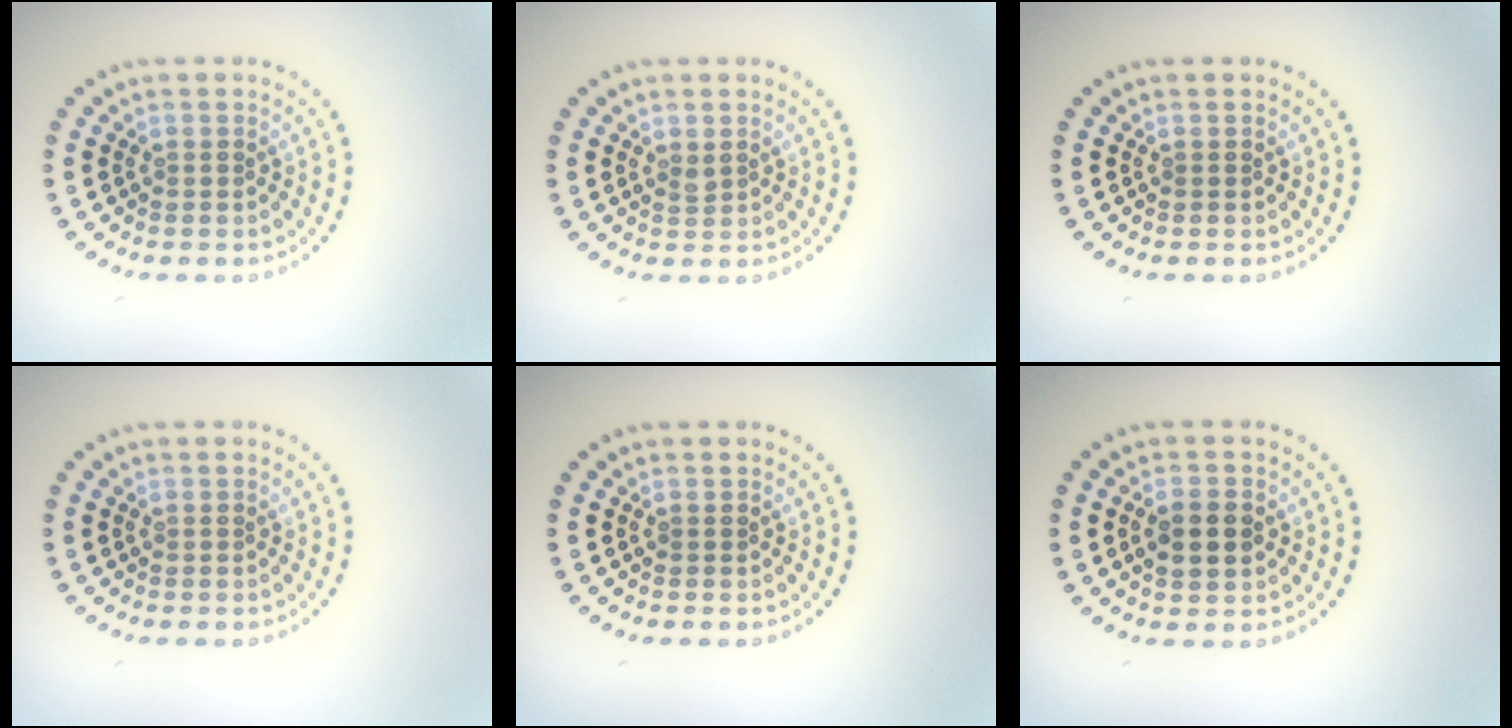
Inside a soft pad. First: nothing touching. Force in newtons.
{"total": 0.6, "press": 0.6, "slide": 0.3}
{"total": 0.0}
{"total": 0.0}
{"total": 0.0}
{"total": 2.9, "press": 2.9, "slide": 0.2}